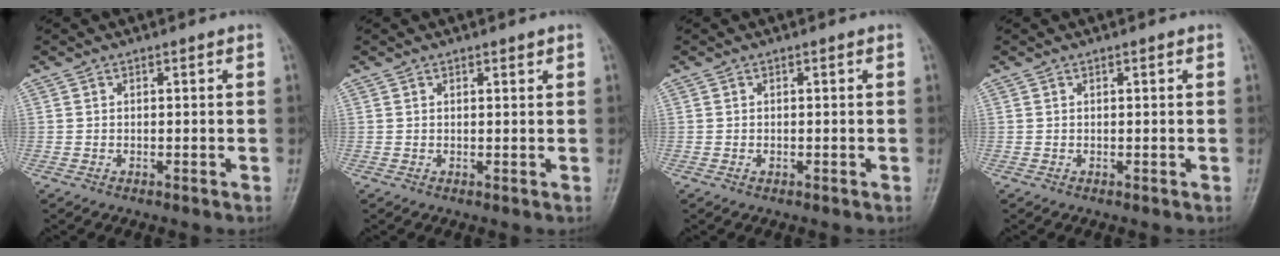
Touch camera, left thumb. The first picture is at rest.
{"total": 1.0, "force": [0.7, 0.3, 0.6], "torque": [-0.007, -0.003, 0.011]}
{"total": 0.6, "force": [-0.1, 0.4, 0.4], "torque": [-0.005, 0.001, -0.002]}
{"total": 0.5, "force": [0.3, 0.2, 0.4], "torque": [-0.008, -0.001, 0.003]}